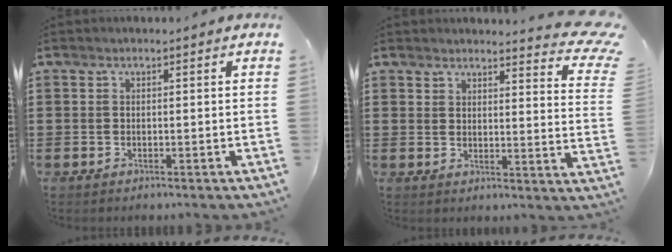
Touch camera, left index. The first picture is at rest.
{"total": 5.1, "force": [4.6, 0.8, 2.0], "torque": [-0.033, -0.019, 0.080]}